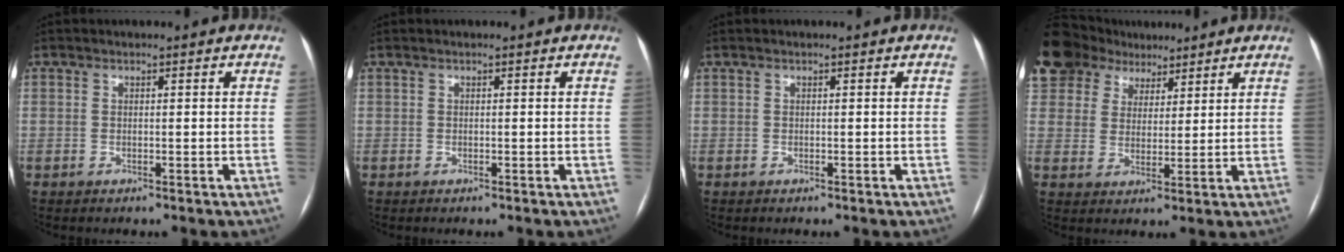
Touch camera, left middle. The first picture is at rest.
{"total": 0.0}
{"total": 0.0}
{"total": 16.5, "force": [11.7, 10.3, 5.4], "torque": [-0.159, 0.056, 0.220]}